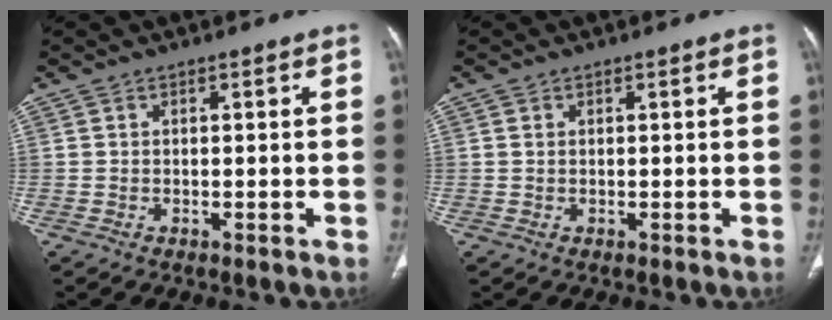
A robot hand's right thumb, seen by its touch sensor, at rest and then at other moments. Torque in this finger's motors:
{"motor_torque": [-0.63, -0.11, -0.21, -0.23, -0.02]}